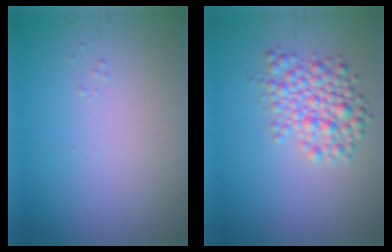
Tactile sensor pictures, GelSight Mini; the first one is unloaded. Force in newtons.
{"total": 4.0, "press": 4.0, "slide": 0.1}